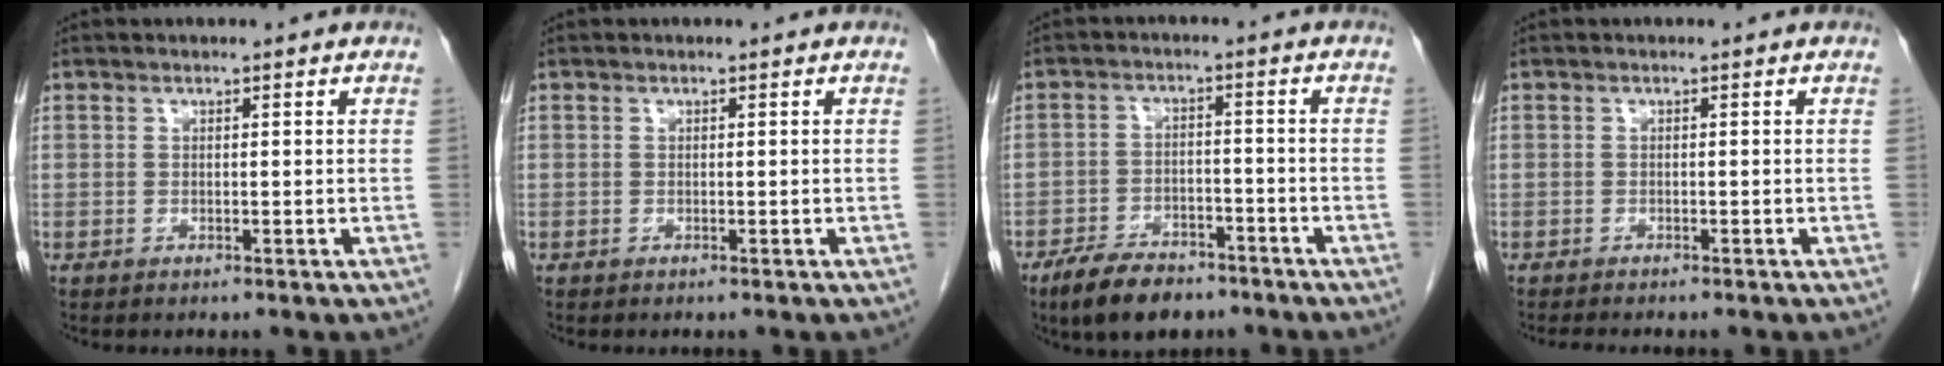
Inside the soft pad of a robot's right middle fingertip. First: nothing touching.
{"total": 0.0}
{"total": 8.4, "force": [-6.4, 3.5, 4.1], "torque": [-0.077, -0.005, -0.111]}
{"total": 3.8, "force": [-3.3, 0.7, 1.8], "torque": [-0.023, -0.008, -0.042]}